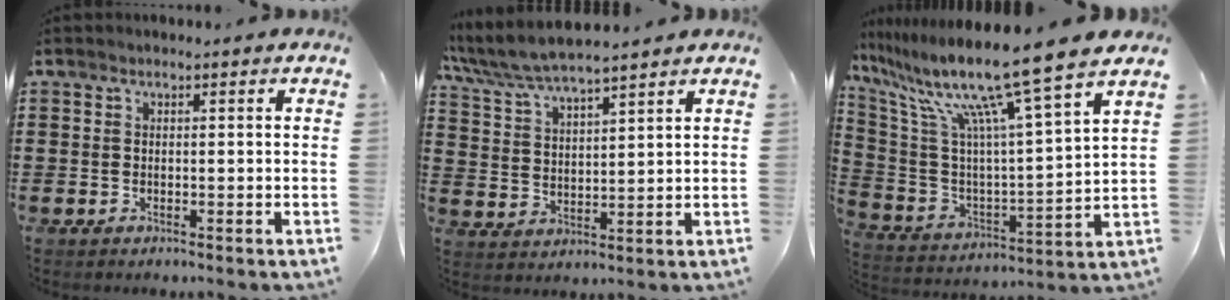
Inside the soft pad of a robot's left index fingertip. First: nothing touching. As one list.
[{"total": 5.6, "force": [5.3, 0.4, 2.0], "torque": [-0.060, -0.026, 0.091]}, {"total": 13.7, "force": [10.7, -0.6, 8.5], "torque": [-0.203, -0.073, 0.168]}]